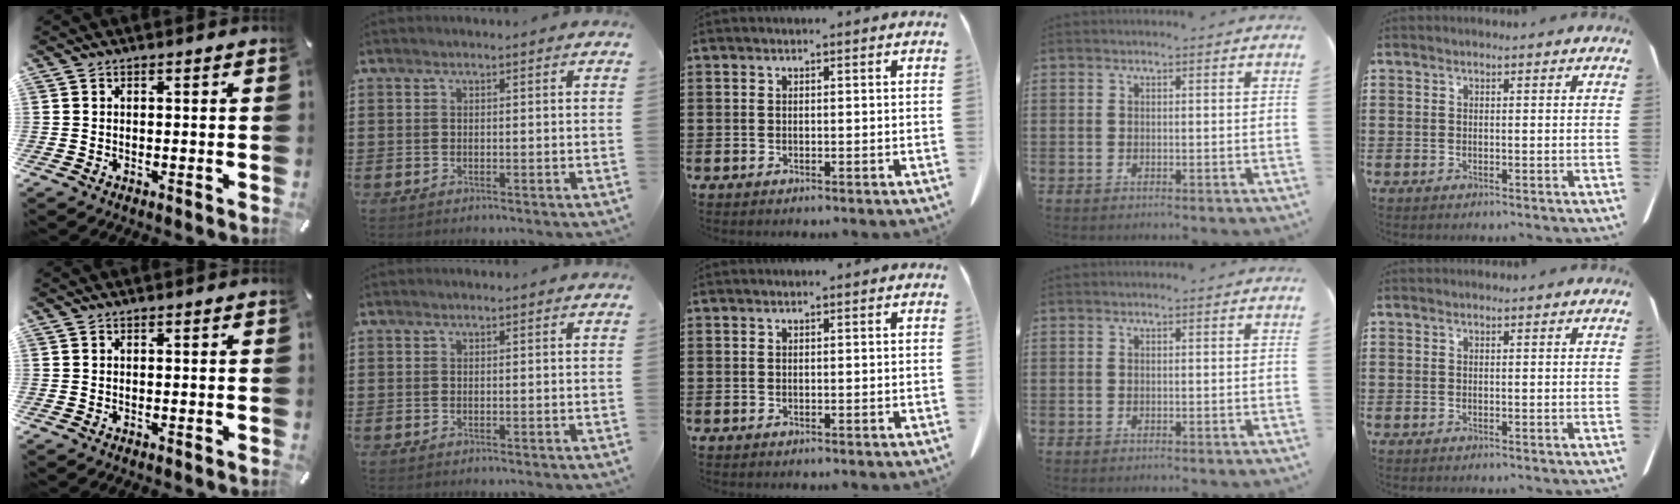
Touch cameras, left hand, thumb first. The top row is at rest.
{}